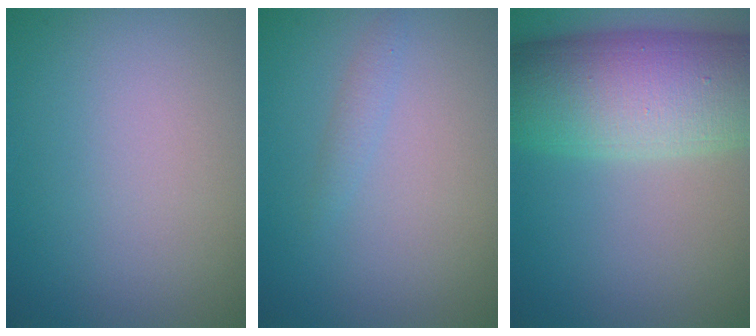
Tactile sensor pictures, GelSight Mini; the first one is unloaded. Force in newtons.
{"total": 0.9, "press": 0.9, "slide": 0.0}
{"total": 12.5, "press": 12.5, "slide": 0.4}